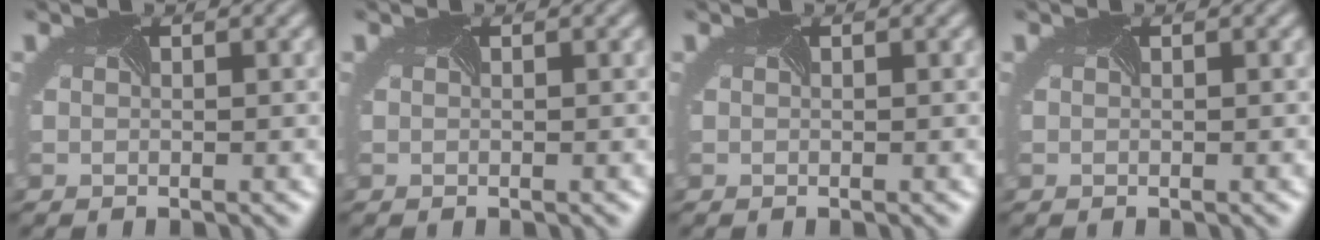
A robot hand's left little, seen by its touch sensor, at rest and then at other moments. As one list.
[{"total": 0.0}, {"total": 0.0}, {"total": 0.0}]